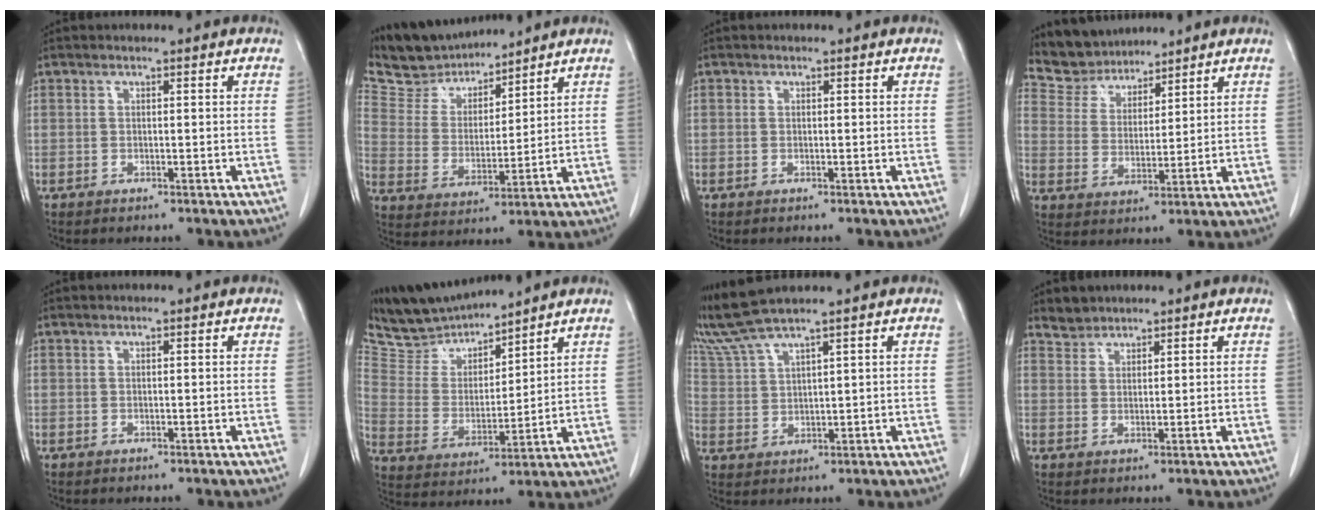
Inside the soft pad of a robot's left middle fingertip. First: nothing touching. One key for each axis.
{"total": 9.7, "fx": 9.3, "fy": 2.7, "fz": 0.8, "tx": -0.027, "ty": 0.009, "tz": 0.191}
{"total": 0.0}
{"total": 7.2, "fx": 6.8, "fy": 2.3, "fz": -0.1, "tx": -0.007, "ty": 0.016, "tz": 0.141}
{"total": 0.0}
{"total": 11.0, "fx": 10.6, "fy": 2.0, "fz": 2.2, "tx": -0.056, "ty": 0.003, "tz": 0.218}
{"total": 5.5, "fx": 5.1, "fy": -1.5, "fz": 1.7, "tx": -0.054, "ty": 0.003, "tz": 0.113}
{"total": 2.5, "fx": 2.2, "fy": 1.0, "fz": -0.2, "tx": 0.005, "ty": 0.006, "tz": 0.040}